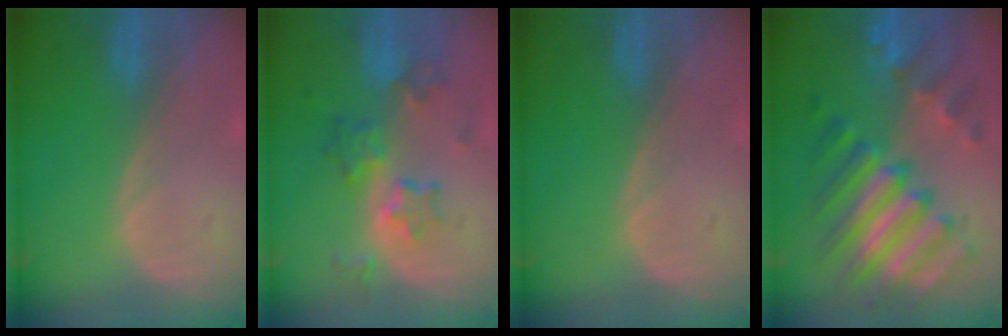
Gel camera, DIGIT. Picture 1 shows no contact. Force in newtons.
{"total": 7.0, "press": 6.3, "slide": 3.1}
{"total": 0.0}
{"total": 11.7, "press": 11.6, "slide": 1.0}